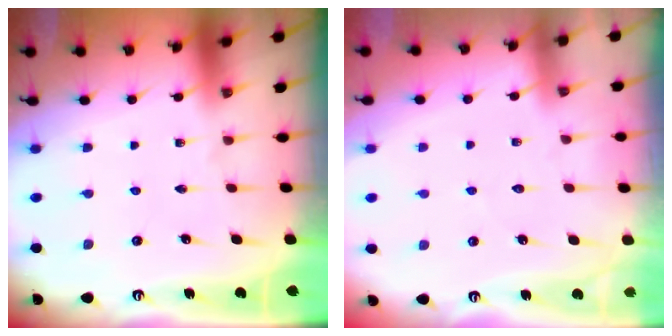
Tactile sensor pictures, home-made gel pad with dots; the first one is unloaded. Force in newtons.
{"total": 2.5, "press": 2.5, "slide": 0.3}